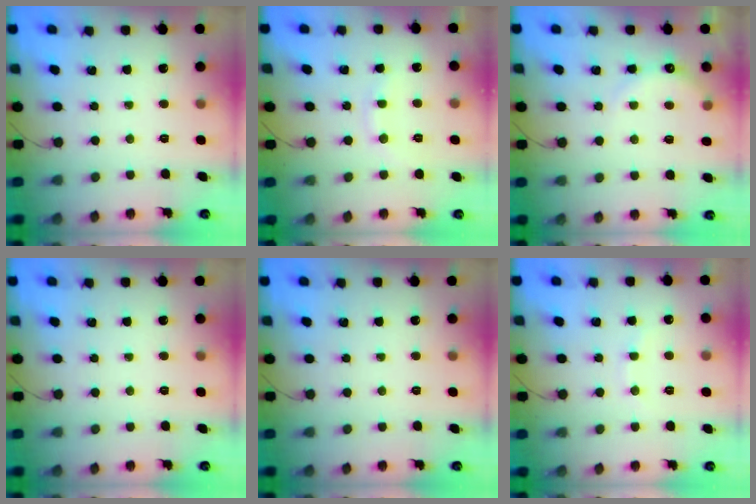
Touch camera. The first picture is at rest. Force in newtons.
{"total": 7.6, "press": 7.6, "slide": 0.9}
{"total": 6.6, "press": 6.4, "slide": 1.4}
{"total": 0.0}
{"total": 0.0}
{"total": 5.0, "press": 4.8, "slide": 1.2}